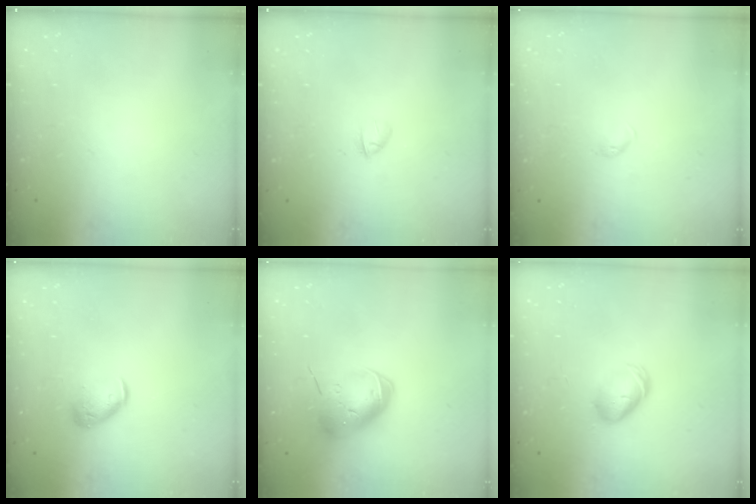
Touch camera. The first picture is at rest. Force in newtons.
{"total": 1.7, "press": 1.6, "slide": 0.5}
{"total": 3.4, "press": 3.3, "slide": 0.6}
{"total": 8.4, "press": 8.3, "slide": 1.4}
{"total": 12.3, "press": 12.1, "slide": 1.9}
{"total": 7.5, "press": 7.4, "slide": 0.7}